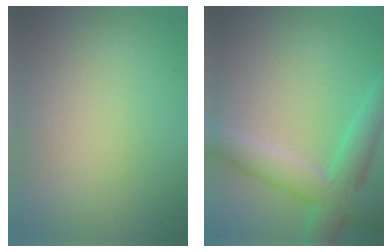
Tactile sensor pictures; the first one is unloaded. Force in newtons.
{"total": 5.4, "press": 5.4, "slide": 0.4}